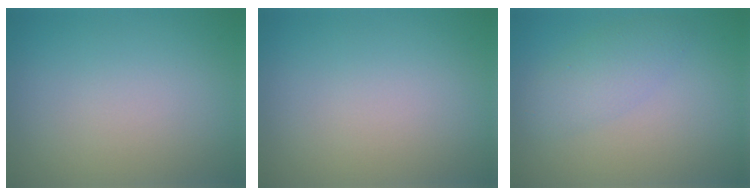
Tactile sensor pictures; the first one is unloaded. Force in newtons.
{"total": 0.0}
{"total": 2.7, "press": 2.7, "slide": 0.0}